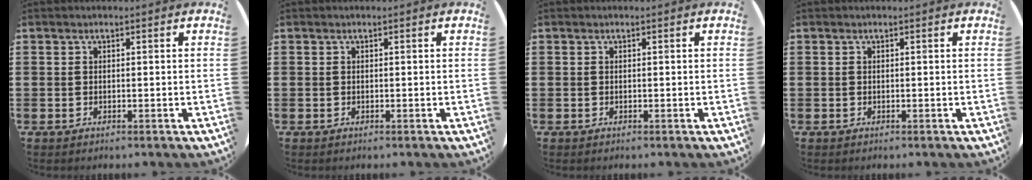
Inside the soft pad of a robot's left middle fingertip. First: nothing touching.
{"total": 0.0}
{"total": 0.0}
{"total": 0.0}